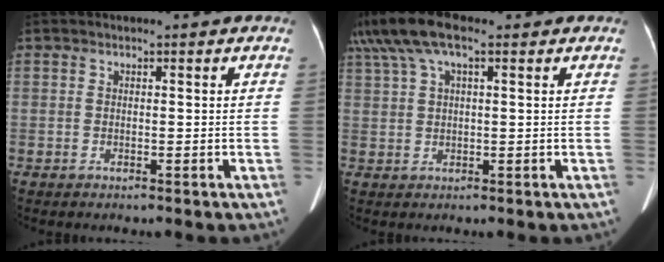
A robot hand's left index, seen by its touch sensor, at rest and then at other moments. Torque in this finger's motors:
{"motor_torque": [1.10, -1.04, 0.88, 0.21]}